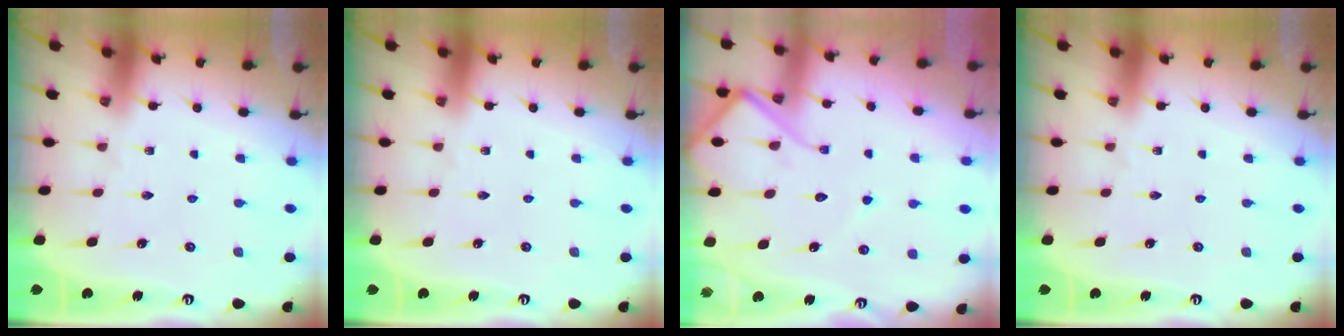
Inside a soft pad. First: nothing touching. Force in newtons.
{"total": 0.0}
{"total": 10.9, "press": 10.9, "slide": 1.0}
{"total": 0.0}